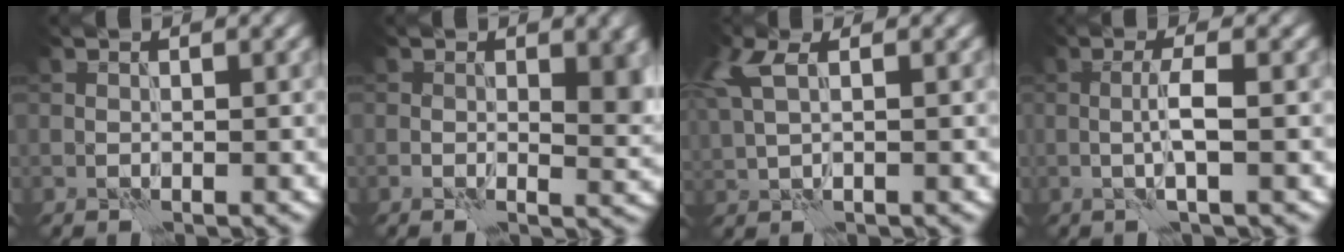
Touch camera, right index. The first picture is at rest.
{"total": 4.5, "force": [0.4, 2.4, 3.8], "torque": [-0.044, 0.001, 0.003]}
{"total": 3.6, "force": [1.3, 1.6, 2.9], "torque": [-0.074, 0.012, 0.028]}
{"total": 2.3, "force": [-0.3, 0.1, 2.3], "torque": [-0.046, 0.004, -0.008]}